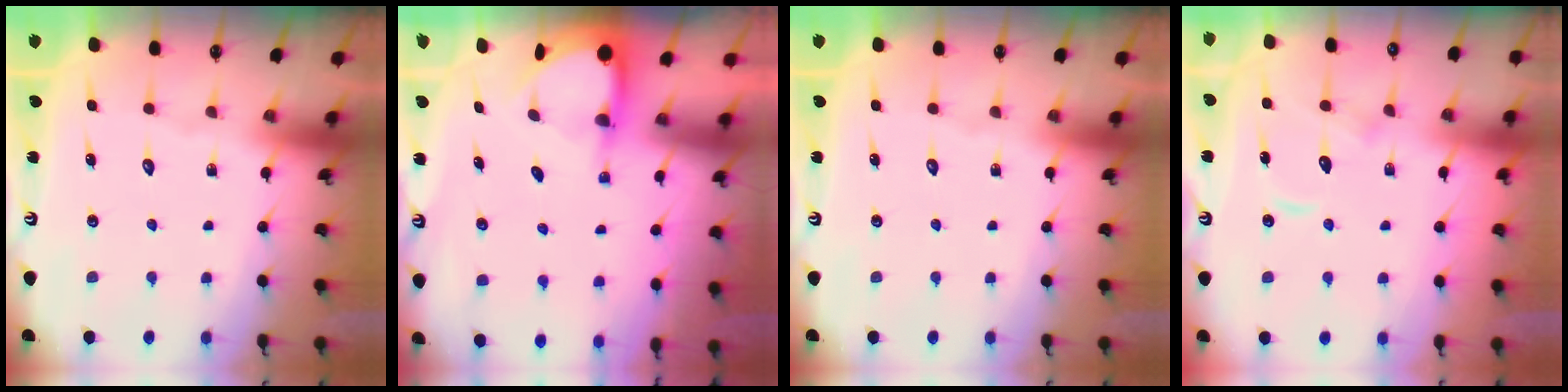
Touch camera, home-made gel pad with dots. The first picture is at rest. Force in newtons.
{"total": 3.4, "press": 3.4, "slide": 0.2}
{"total": 0.0}
{"total": 7.7, "press": 7.7, "slide": 0.8}